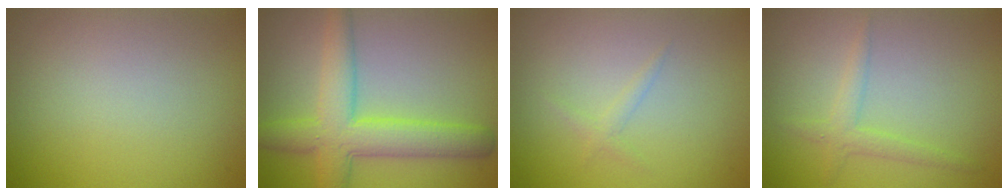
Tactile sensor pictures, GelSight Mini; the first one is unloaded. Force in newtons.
{"total": 6.2, "press": 6.2, "slide": 0.2}
{"total": 0.8, "press": 0.8, "slide": 0.0}
{"total": 1.9, "press": 1.9, "slide": 0.1}